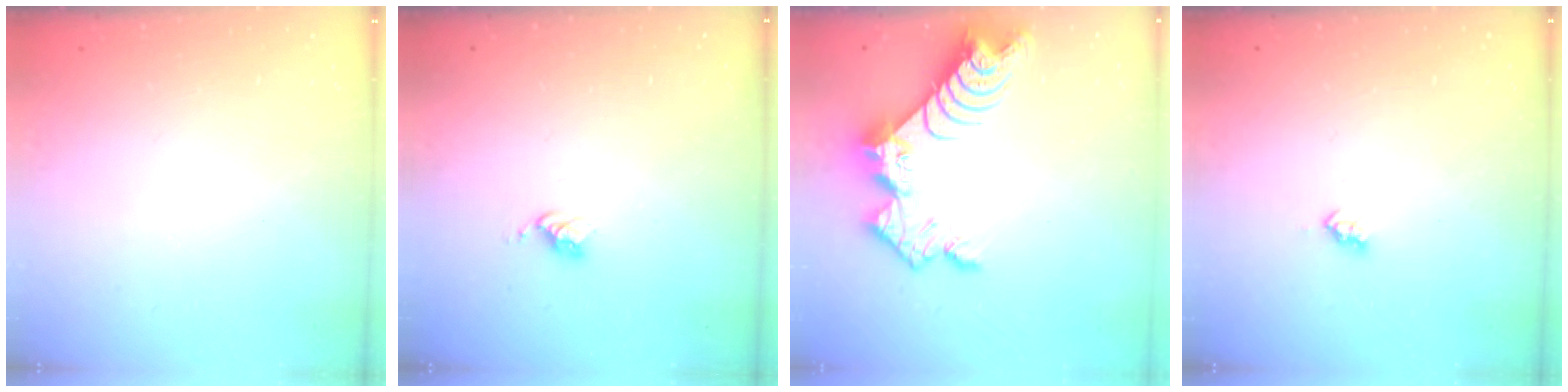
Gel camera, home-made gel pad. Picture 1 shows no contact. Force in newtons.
{"total": 3.9, "press": 3.8, "slide": 0.3}
{"total": 12.5, "press": 12.5, "slide": 1.2}
{"total": 2.6, "press": 2.5, "slide": 0.4}